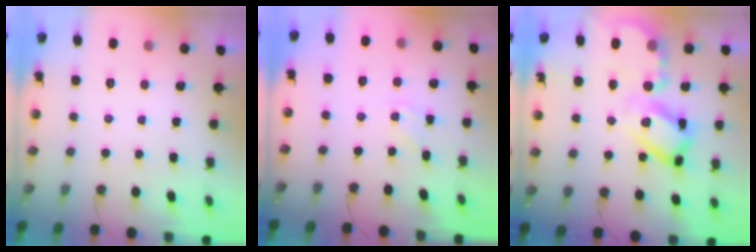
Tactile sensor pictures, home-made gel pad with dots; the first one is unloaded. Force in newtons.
{"total": 2.5, "press": 2.5, "slide": 0.5}
{"total": 18.7, "press": 18.6, "slide": 1.7}